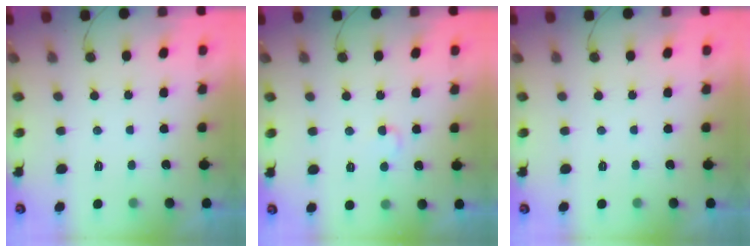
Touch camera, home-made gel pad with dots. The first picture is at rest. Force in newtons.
{"total": 3.3, "press": 3.3, "slide": 0.4}
{"total": 0.0}